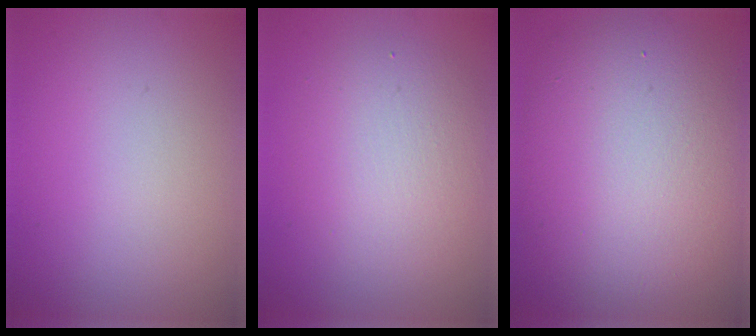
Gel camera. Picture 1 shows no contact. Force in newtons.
{"total": 4.4, "press": 4.4, "slide": 0.3}
{"total": 11.5, "press": 11.4, "slide": 0.7}